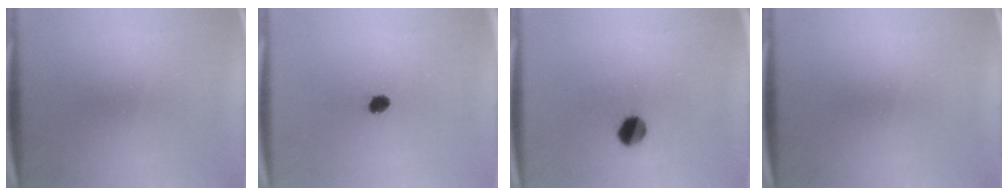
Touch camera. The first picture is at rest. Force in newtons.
{"total": 2.4}
{"total": 5.5}
{"total": 0.0}